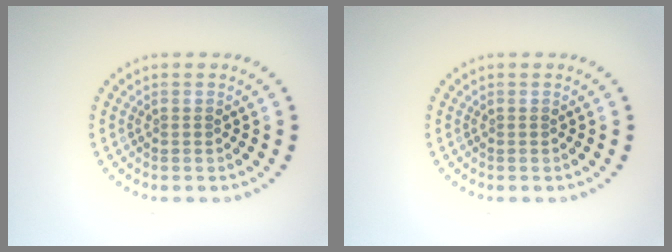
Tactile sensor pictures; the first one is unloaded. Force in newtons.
{"total": 0.0}